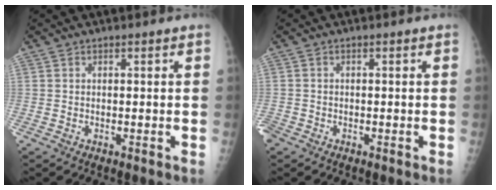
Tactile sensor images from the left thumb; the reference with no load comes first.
{"total": 2.2, "force": [-1.4, 1.5, 0.7], "torque": [-0.018, -0.001, -0.029]}